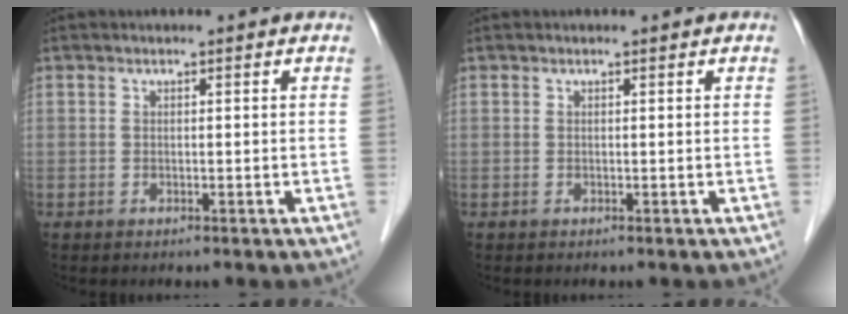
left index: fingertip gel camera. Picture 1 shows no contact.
{"total": 0.0}